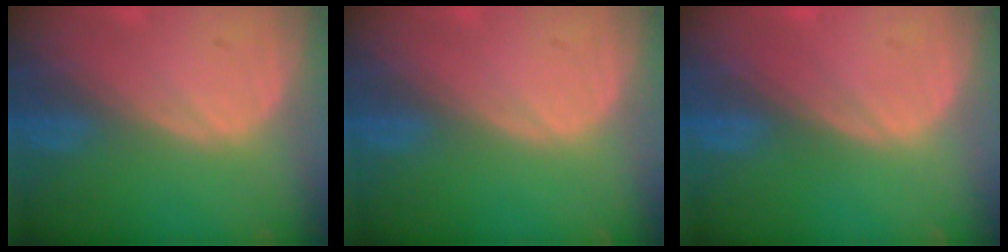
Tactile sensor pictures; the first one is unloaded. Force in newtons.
{"total": 0.0}
{"total": 0.0}